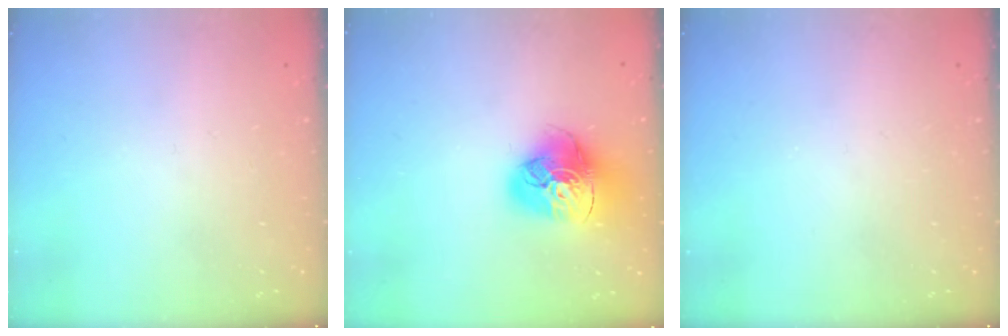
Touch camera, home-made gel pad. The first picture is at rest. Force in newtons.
{"total": 16.7, "press": 16.6, "slide": 1.8}
{"total": 0.0}